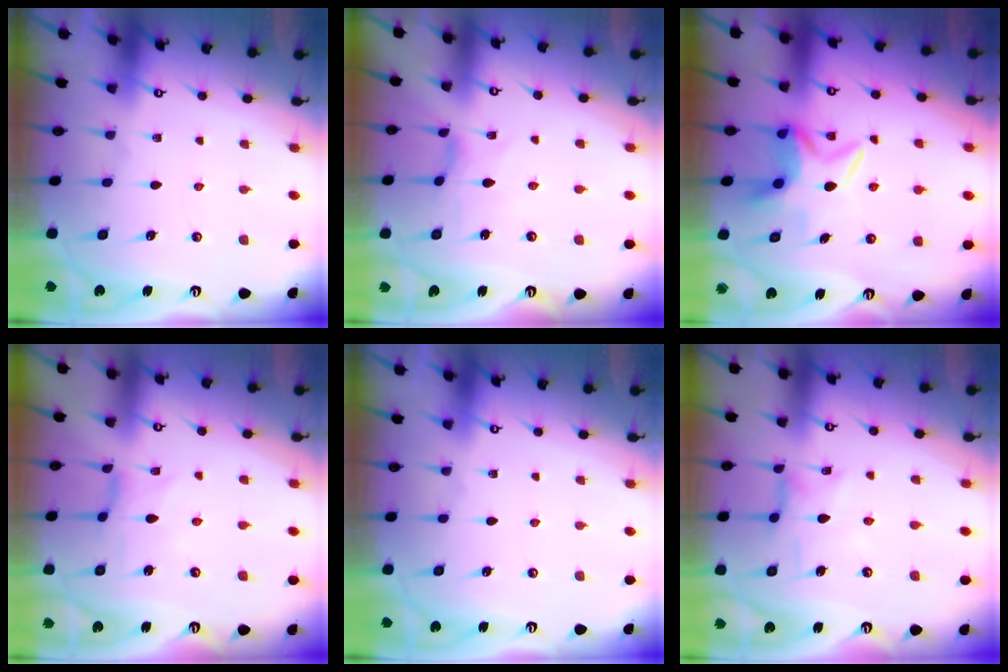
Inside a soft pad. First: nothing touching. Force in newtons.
{"total": 2.5, "press": 2.4, "slide": 0.4}
{"total": 6.1, "press": 6.0, "slide": 1.0}
{"total": 0.0}
{"total": 0.0}
{"total": 1.4, "press": 1.4, "slide": 0.3}